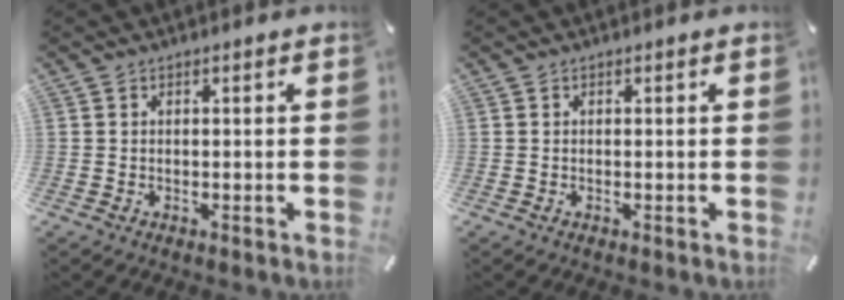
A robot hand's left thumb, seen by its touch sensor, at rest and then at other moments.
{"total": 0.0}